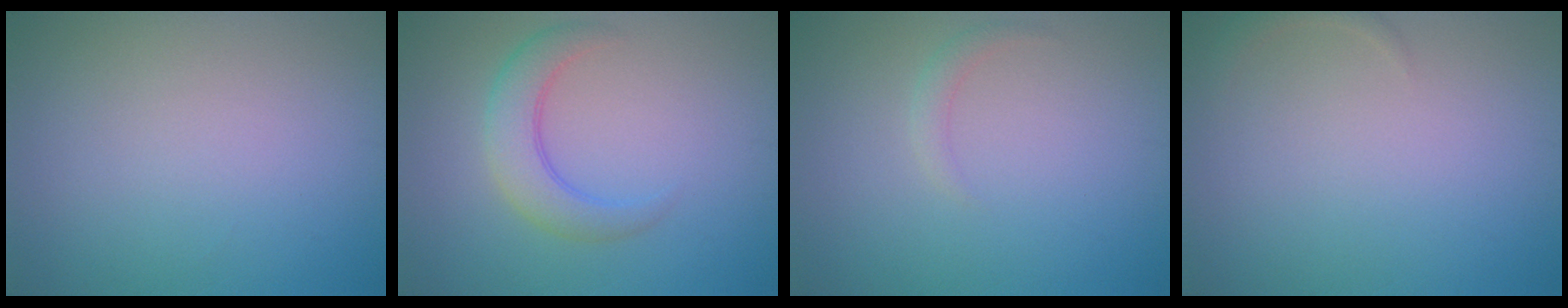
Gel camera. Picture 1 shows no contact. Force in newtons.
{"total": 3.6, "press": 3.6, "slide": 0.2}
{"total": 1.0, "press": 1.0, "slide": 0.0}
{"total": 1.0, "press": 1.0, "slide": 0.1}